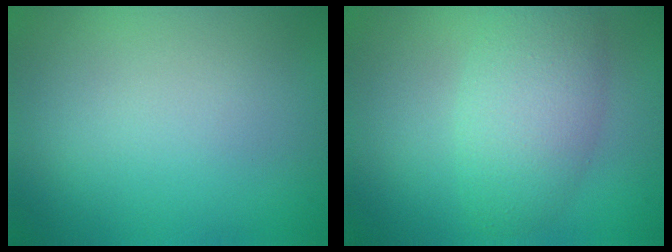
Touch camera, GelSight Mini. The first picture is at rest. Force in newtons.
{"total": 4.7, "press": 4.7, "slide": 0.1}